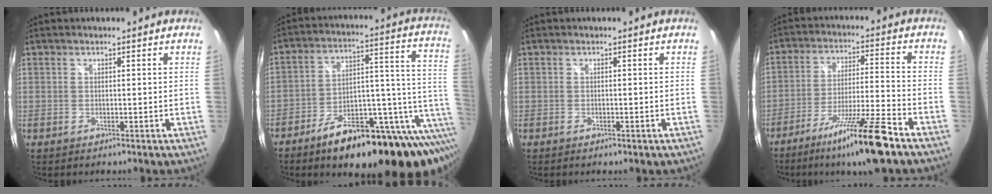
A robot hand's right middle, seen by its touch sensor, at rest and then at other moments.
{"total": 25.5, "force": [-14.5, 9.7, 18.5], "torque": [-0.224, 0.013, -0.200]}
{"total": 0.7, "force": [-0.5, 0.3, 0.5], "torque": [-0.006, -0.002, -0.009]}
{"total": 14.2, "force": [-10.3, -0.4, 9.8], "torque": [-0.188, -0.017, -0.172]}